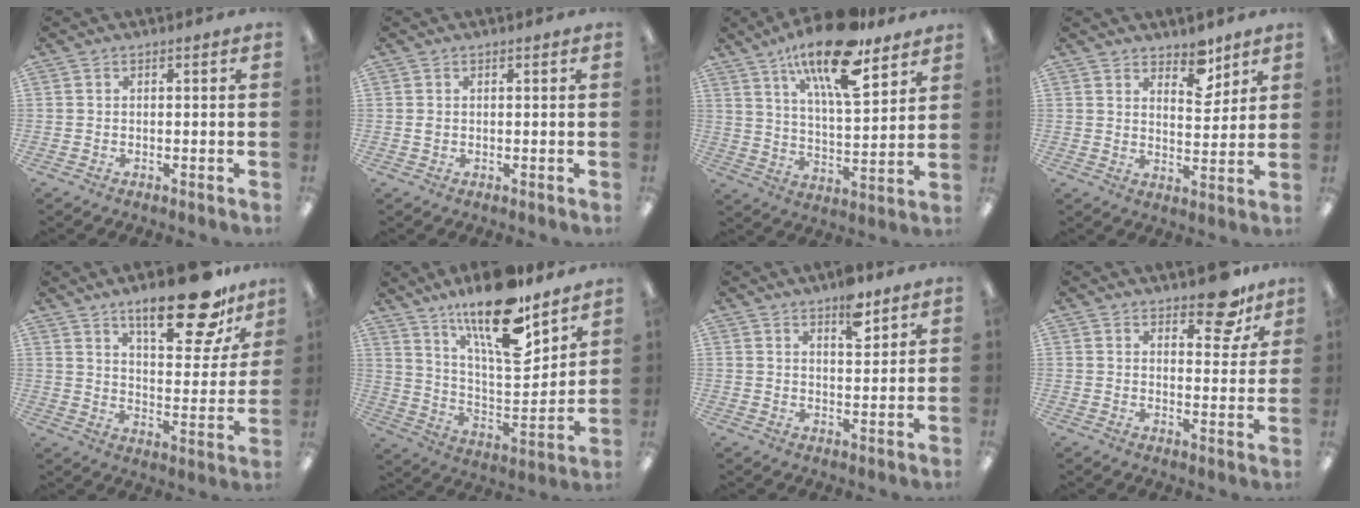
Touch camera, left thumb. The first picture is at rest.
{"total": 0.7, "force": [0.1, 0.6, 0.4], "torque": [-0.011, 0.005, 0.000]}
{"total": 18.9, "force": [13.0, 6.0, 12.4], "torque": [-0.214, -0.070, 0.215]}
{"total": 7.1, "force": [5.7, 3.3, 2.7], "torque": [-0.015, -0.041, 0.098]}
{"total": 20.0, "force": [13.8, 7.1, 12.6], "torque": [-0.174, -0.082, 0.221]}
{"total": 19.4, "force": [14.1, 5.8, 12.0], "torque": [-0.210, -0.097, 0.238]}
{"total": 7.4, "force": [5.0, 3.1, 4.4], "torque": [-0.052, -0.028, 0.082]}
{"total": 10.0, "force": [7.4, 4.2, 5.2], "torque": [-0.050, -0.048, 0.124]}